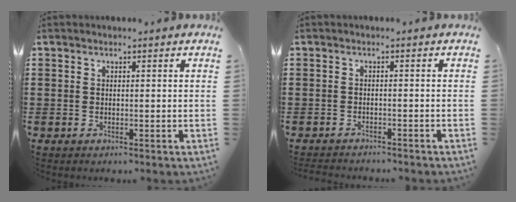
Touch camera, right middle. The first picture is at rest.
{"total": 1.4, "force": [-1.4, 0.1, 0.1], "torque": [-0.005, 0.001, -0.029]}